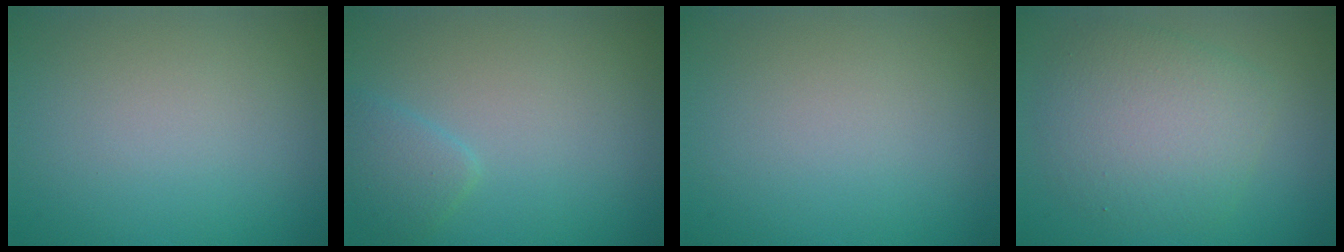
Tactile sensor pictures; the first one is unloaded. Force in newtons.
{"total": 1.7, "press": 1.7, "slide": 0.1}
{"total": 0.0}
{"total": 5.2, "press": 5.2, "slide": 0.1}